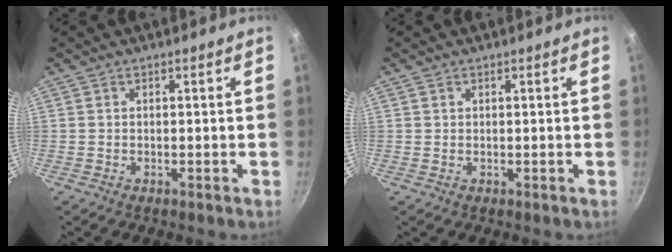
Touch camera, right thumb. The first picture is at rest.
{"total": 0.0}